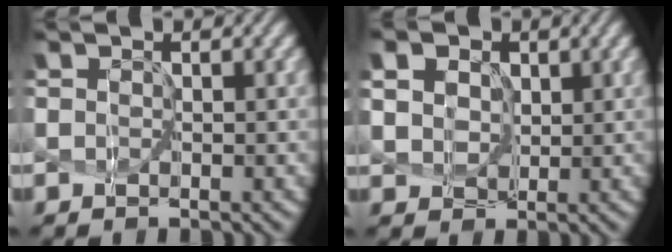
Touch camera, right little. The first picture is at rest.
{"total": 9.2, "force": [4.1, 6.6, 4.8], "torque": [-0.104, 0.031, 0.060]}